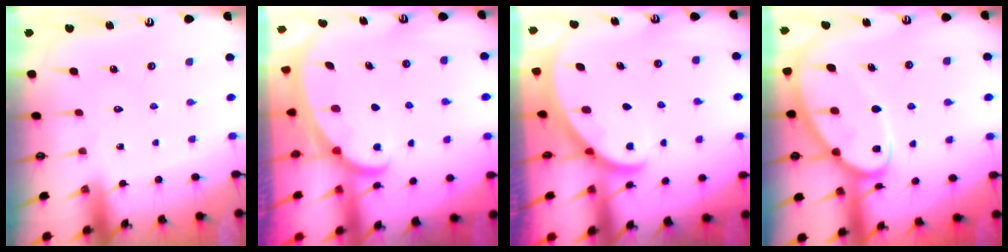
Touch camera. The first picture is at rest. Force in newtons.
{"total": 2.4, "press": 2.4, "slide": 0.3}
{"total": 2.4, "press": 2.4, "slide": 0.2}
{"total": 12.9, "press": 12.9, "slide": 0.9}